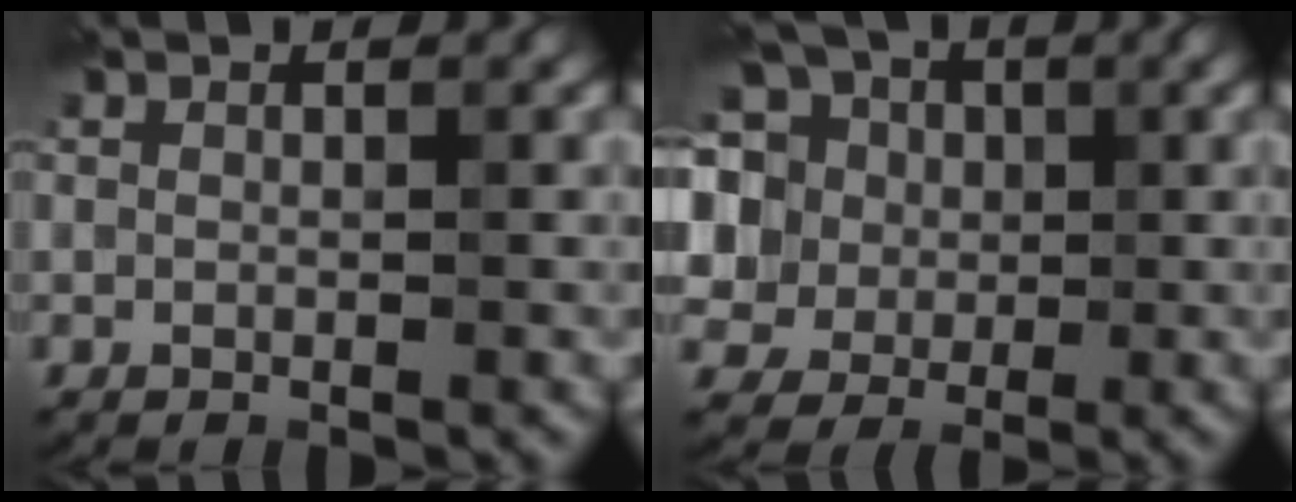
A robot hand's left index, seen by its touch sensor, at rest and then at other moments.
{"total": 13.6, "force": [5.1, 11.0, 6.4], "torque": [-0.164, 0.050, 0.074]}